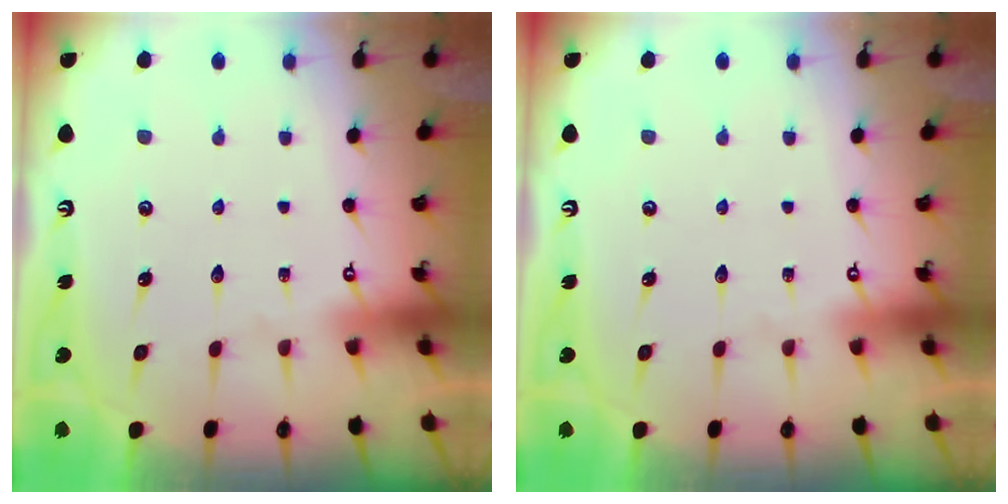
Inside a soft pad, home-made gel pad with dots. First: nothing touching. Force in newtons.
{"total": 0.0}